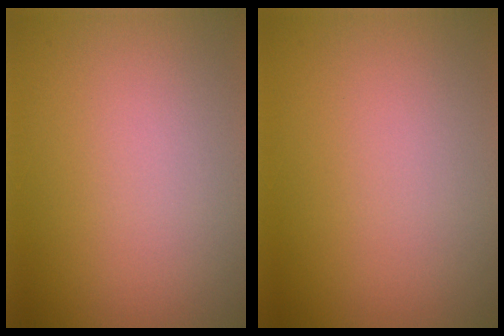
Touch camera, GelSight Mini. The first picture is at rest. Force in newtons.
{"total": 0.0}